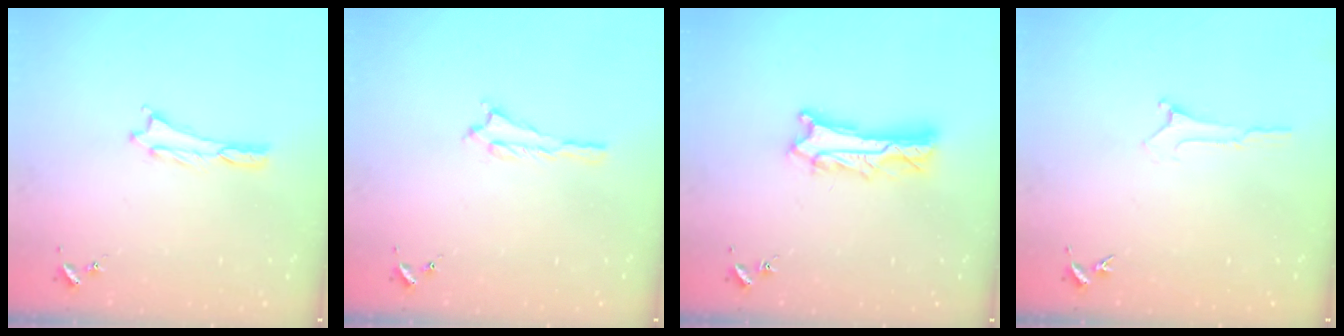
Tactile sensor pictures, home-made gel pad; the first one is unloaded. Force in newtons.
{"total": 0.6, "press": 0.6, "slide": 0.2}
{"total": 5.0, "press": 4.9, "slide": 0.5}
{"total": 0.0}